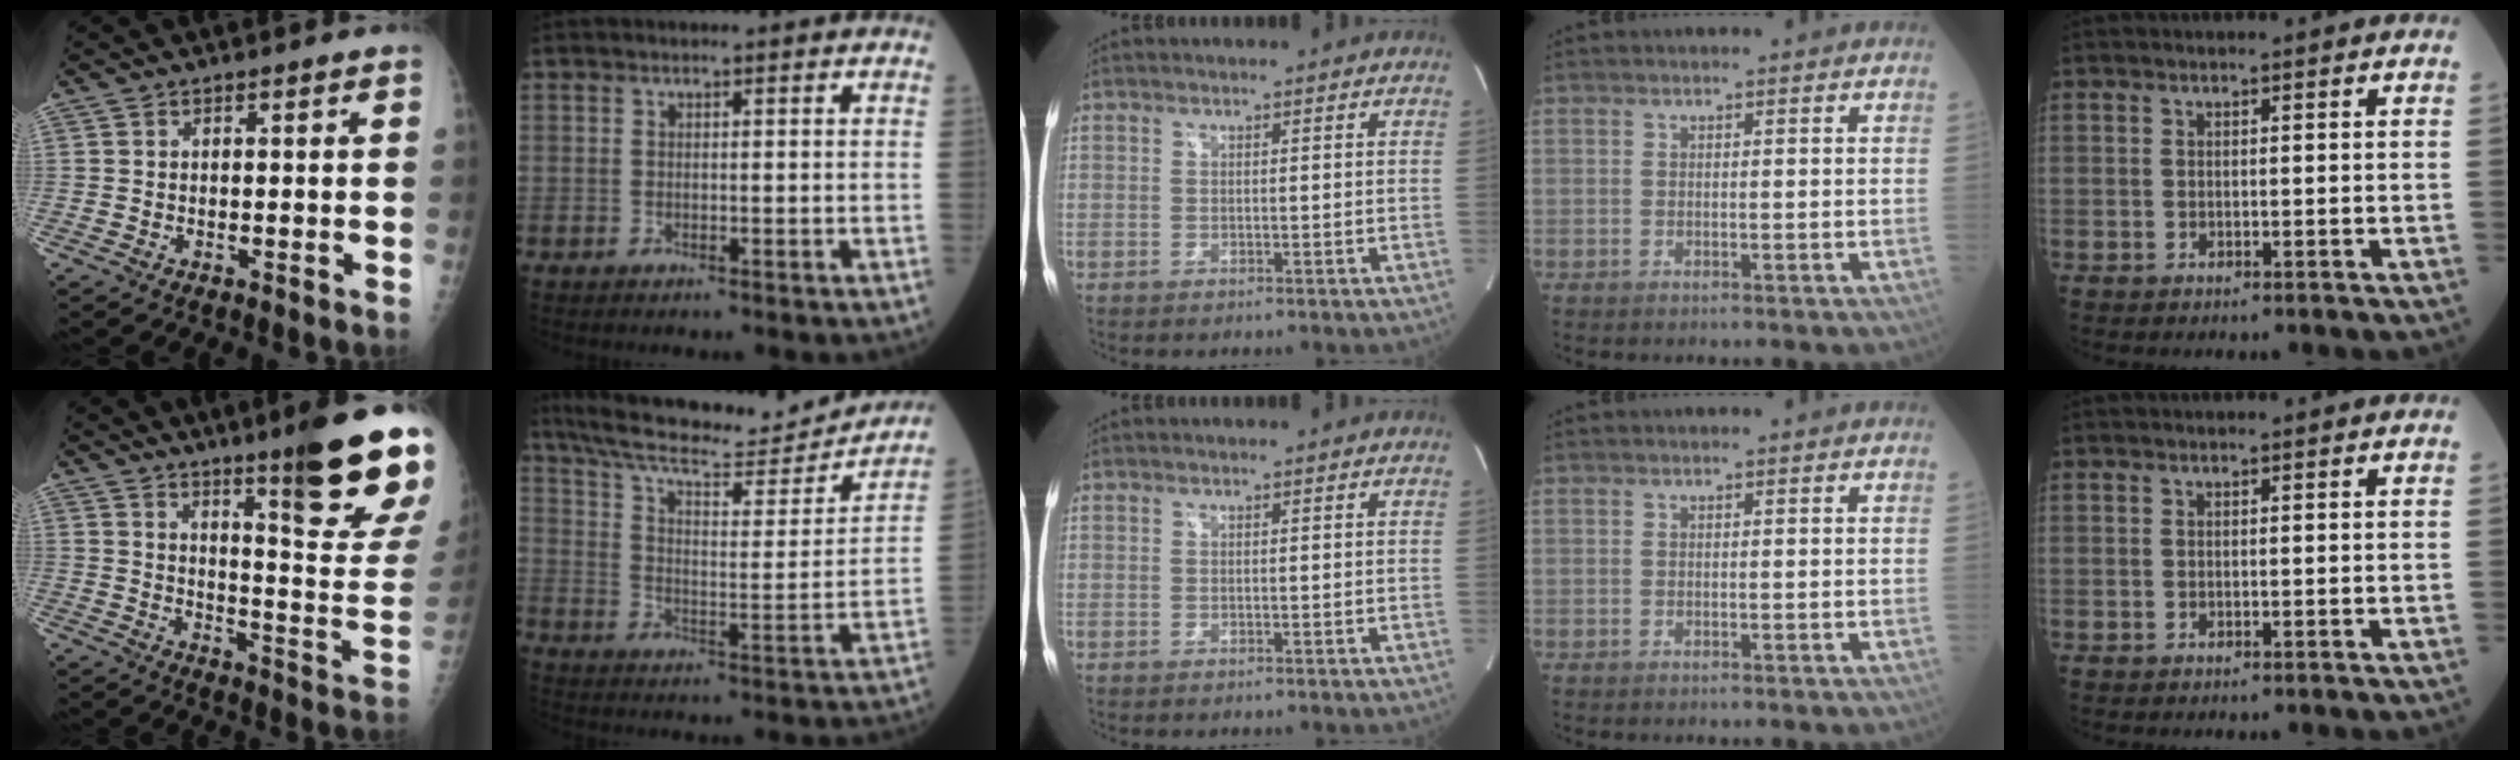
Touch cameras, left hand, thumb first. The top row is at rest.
{"thumb": {"total": 19.4, "force": [12.6, 1.5, 14.6], "torque": [-0.166, -0.089, 0.182]}, "index": {"total": 21.6, "force": [19.6, 4.0, 8.1], "torque": [-0.130, -0.012, 0.277]}}